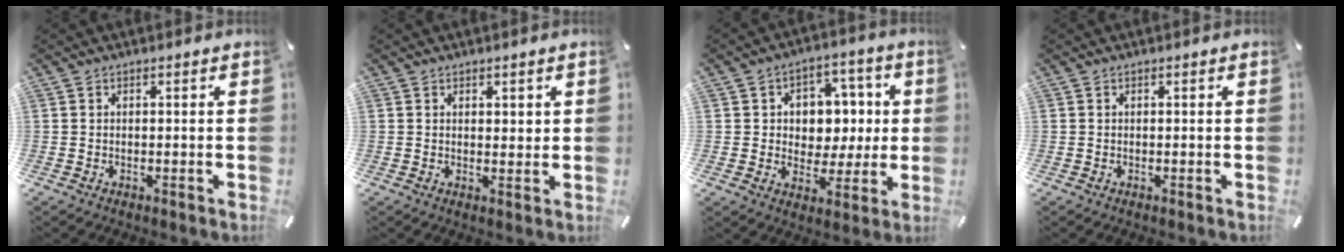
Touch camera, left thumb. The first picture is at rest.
{"total": 1.4, "force": [1.1, 0.9, 0.3], "torque": [0.002, -0.002, 0.018]}
{"total": 8.0, "force": [0.7, 7.6, 2.5], "torque": [-0.033, -0.003, 0.013]}
{"total": 0.0}